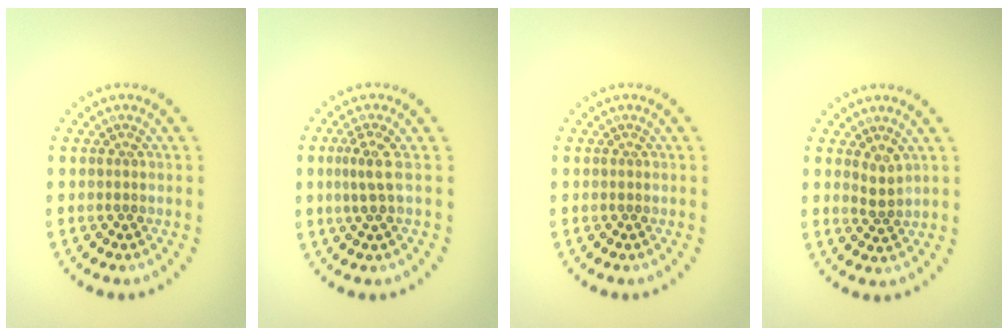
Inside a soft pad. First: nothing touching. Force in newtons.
{"total": 2.2, "press": 1.4, "slide": 1.7}
{"total": 0.0}
{"total": 1.5, "press": 1.1, "slide": 1.1}